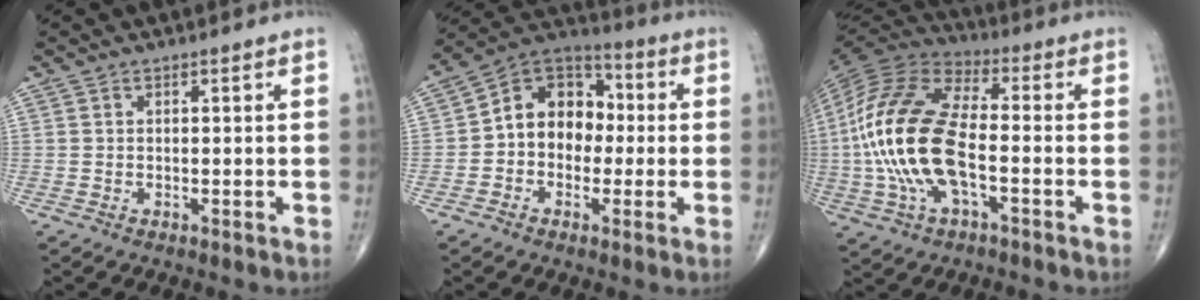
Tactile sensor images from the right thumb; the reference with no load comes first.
{"total": 12.7, "force": [-0.3, 9.9, 7.9], "torque": [-0.083, 0.041, -0.021]}
{"total": 20.6, "force": [-3.0, 9.6, 18.0], "torque": [-0.384, 0.022, -0.059]}